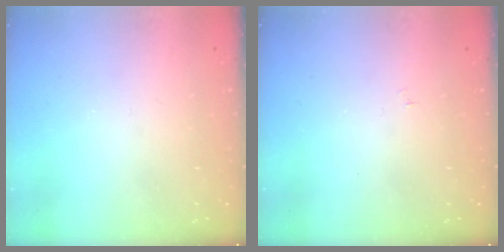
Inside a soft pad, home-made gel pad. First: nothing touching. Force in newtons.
{"total": 3.0, "press": 3.0, "slide": 0.3}